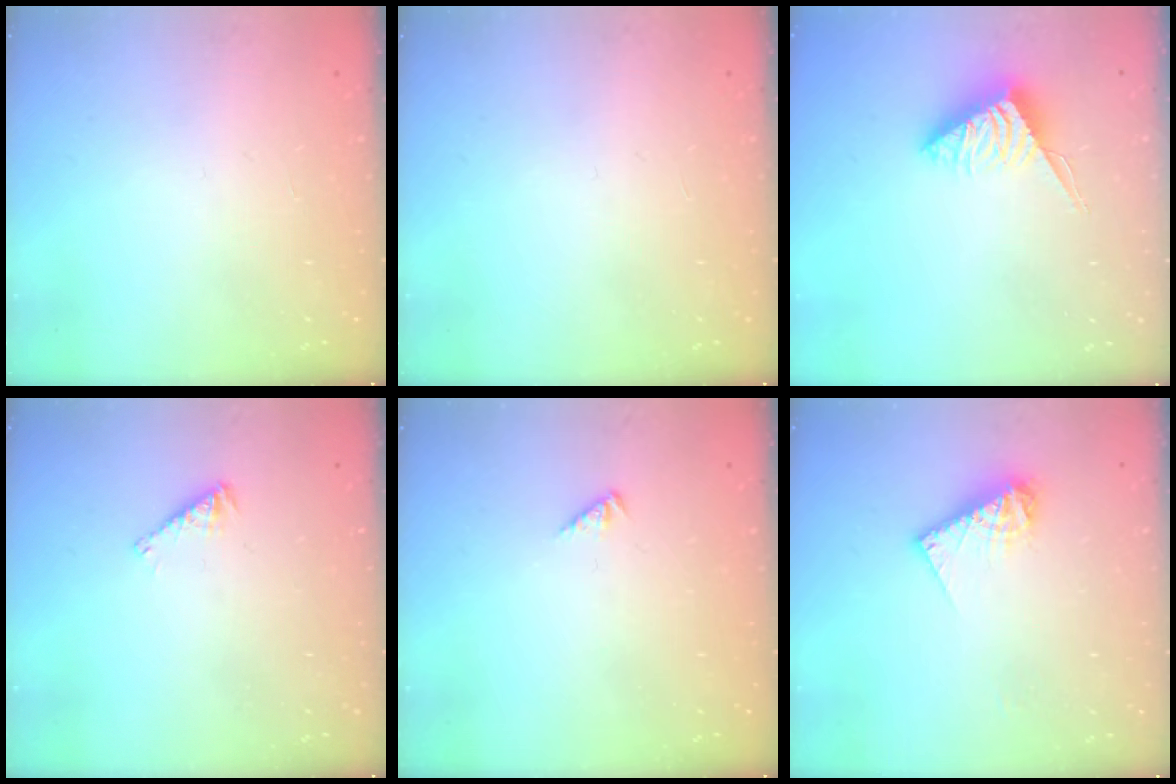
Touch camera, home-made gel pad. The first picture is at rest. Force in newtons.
{"total": 0.0}
{"total": 5.1, "press": 5.1, "slide": 0.4}
{"total": 2.5, "press": 2.5, "slide": 0.5}
{"total": 1.2, "press": 1.1, "slide": 0.3}
{"total": 10.0, "press": 10.0, "slide": 0.8}